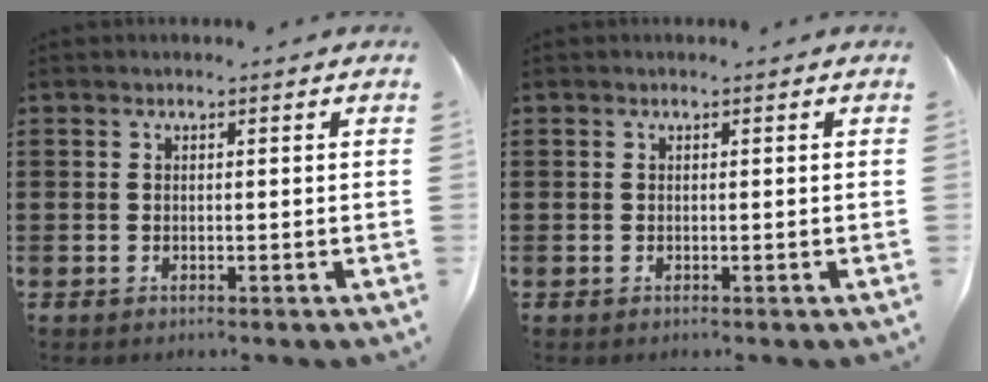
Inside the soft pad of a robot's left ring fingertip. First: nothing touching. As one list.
[{"total": 0.0}]